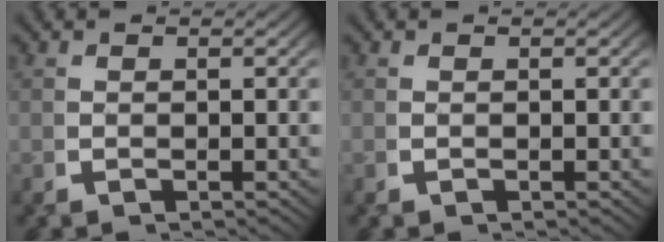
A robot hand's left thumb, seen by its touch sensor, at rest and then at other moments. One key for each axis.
{"total": 0.0}